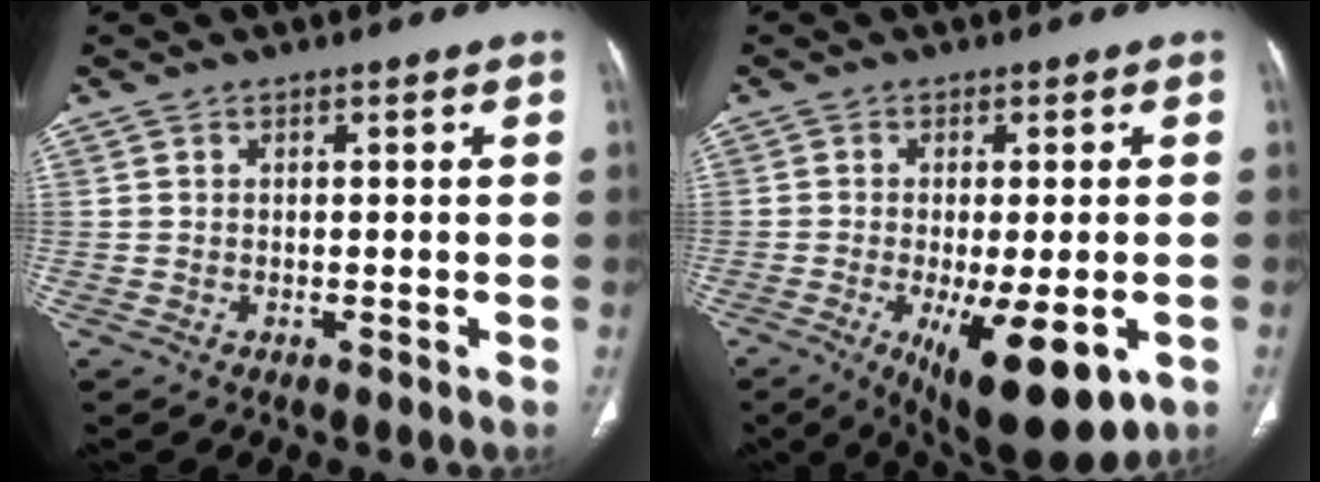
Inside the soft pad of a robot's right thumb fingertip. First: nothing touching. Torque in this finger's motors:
{"motor_torque": [0.04, 0.35, 0.11, -0.11, 0.06]}